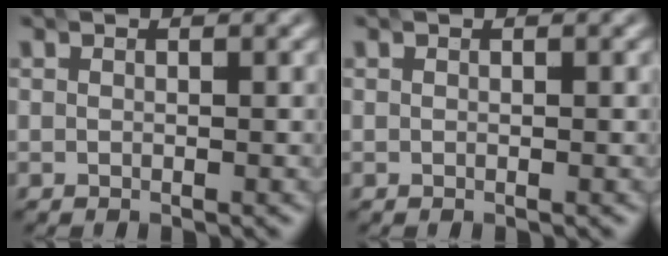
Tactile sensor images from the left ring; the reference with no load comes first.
{"total": 0.0}